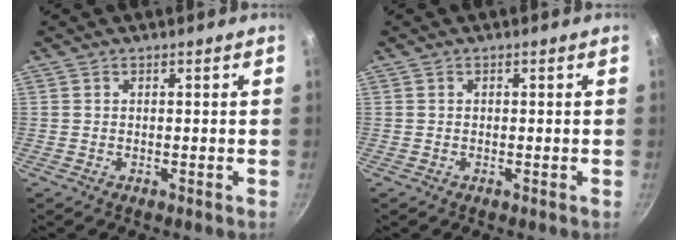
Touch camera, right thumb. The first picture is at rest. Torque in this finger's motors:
{"motor_torque": [-0.42, -0.07, -0.48, 0.17, 0.04]}